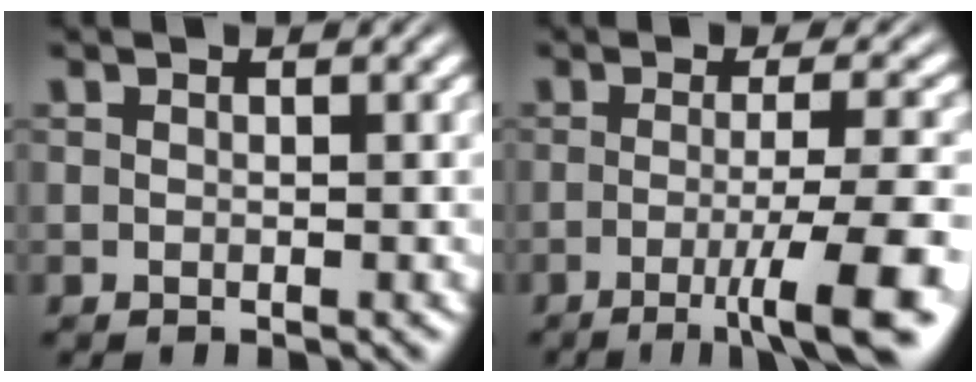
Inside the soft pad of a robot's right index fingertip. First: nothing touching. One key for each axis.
{"total": 7.0, "fx": -3.4, "fy": 0.1, "fz": 6.1, "tx": -0.074, "ty": -0.012, "tz": -0.046}